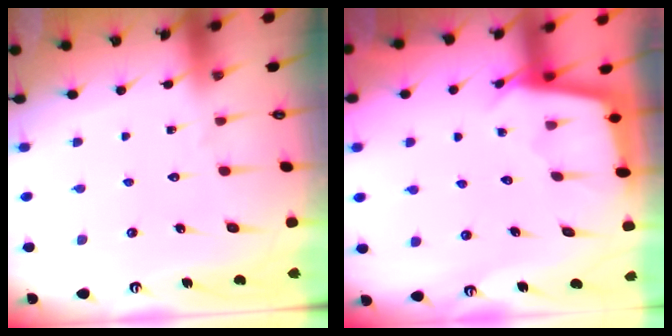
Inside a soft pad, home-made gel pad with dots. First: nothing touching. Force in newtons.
{"total": 3.0, "press": 3.0, "slide": 0.3}